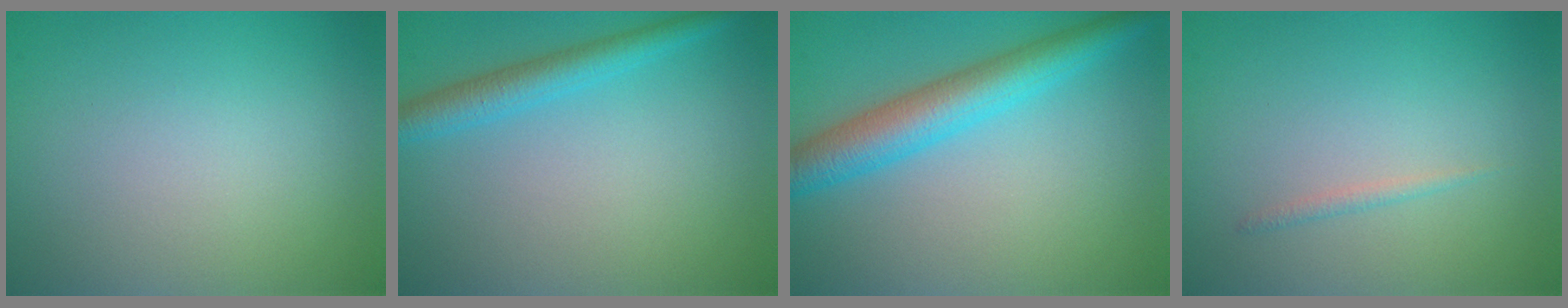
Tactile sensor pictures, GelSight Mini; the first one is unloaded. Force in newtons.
{"total": 3.0, "press": 3.0, "slide": 0.0}
{"total": 5.5, "press": 5.5, "slide": 0.1}
{"total": 0.7, "press": 0.7, "slide": 0.1}